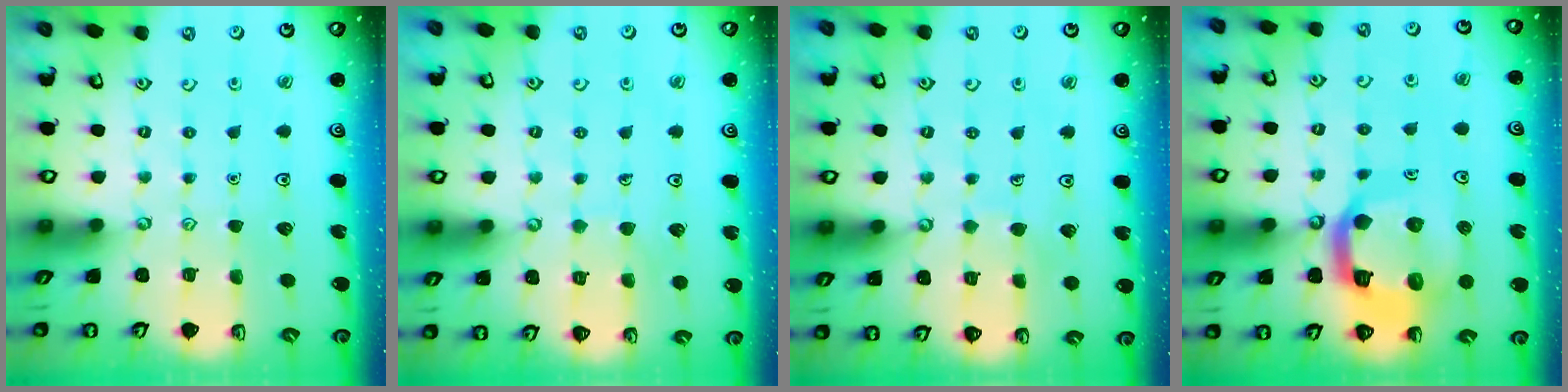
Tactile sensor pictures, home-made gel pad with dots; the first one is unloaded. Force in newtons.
{"total": 4.6, "press": 4.6, "slide": 0.3}
{"total": 4.0, "press": 4.0, "slide": 0.2}
{"total": 15.6, "press": 15.4, "slide": 1.9}